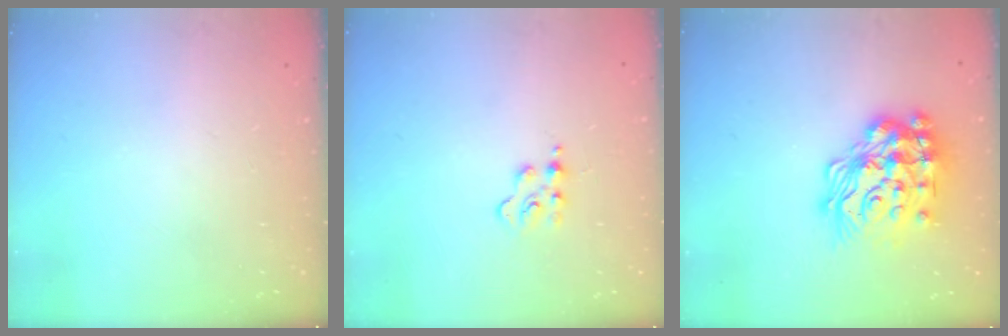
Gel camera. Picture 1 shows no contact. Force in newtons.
{"total": 2.8, "press": 2.8, "slide": 0.3}
{"total": 26.4, "press": 26.3, "slide": 2.0}